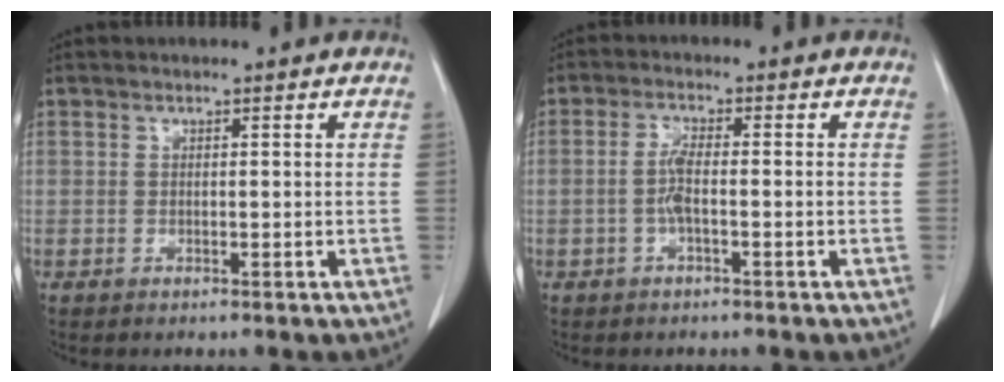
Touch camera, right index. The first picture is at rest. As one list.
[{"total": 2.9, "force": [-0.7, 0.4, 2.7], "torque": [-0.056, 0.004, -0.013]}]